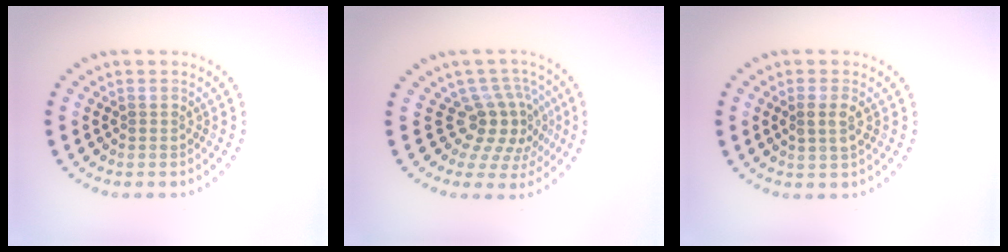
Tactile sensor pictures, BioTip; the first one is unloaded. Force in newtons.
{"total": 4.4, "press": 3.2, "slide": 3.1}
{"total": 1.8, "press": 1.8, "slide": 0.2}